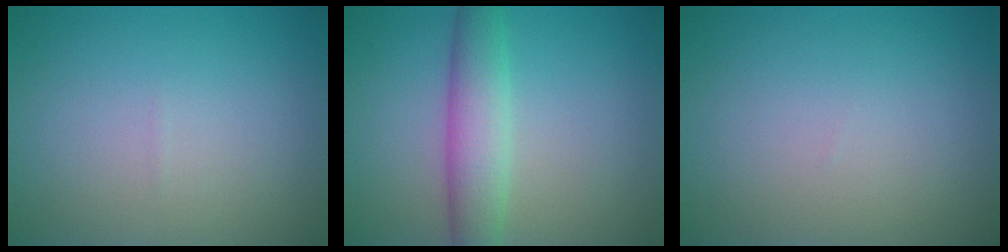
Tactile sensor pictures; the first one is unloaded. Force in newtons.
{"total": 4.5, "press": 4.5, "slide": 0.1}
{"total": 0.0}